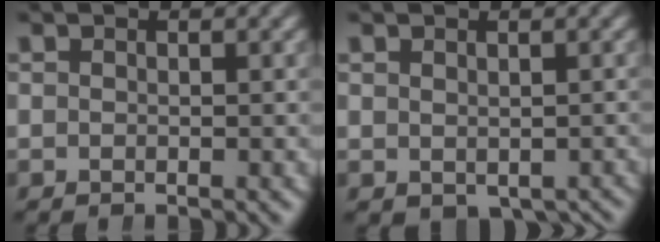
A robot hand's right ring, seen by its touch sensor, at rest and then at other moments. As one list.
[{"total": 1.5, "force": [-1.0, 0.9, 0.8], "torque": [0.000, -0.013, 0.001]}]